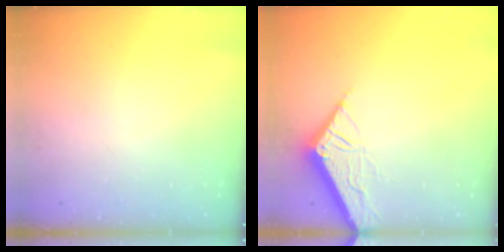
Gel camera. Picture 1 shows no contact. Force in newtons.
{"total": 6.8, "press": 6.8, "slide": 0.7}